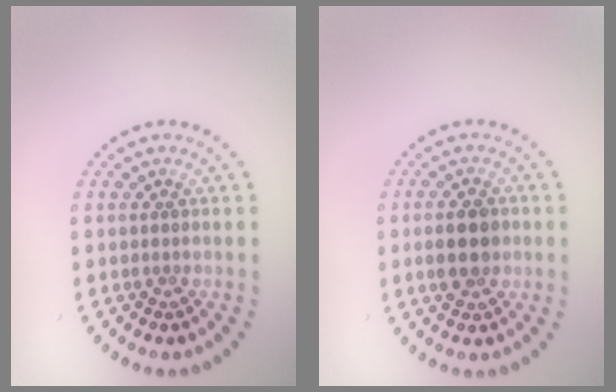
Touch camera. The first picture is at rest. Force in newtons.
{"total": 3.9, "press": 3.9, "slide": 0.2}